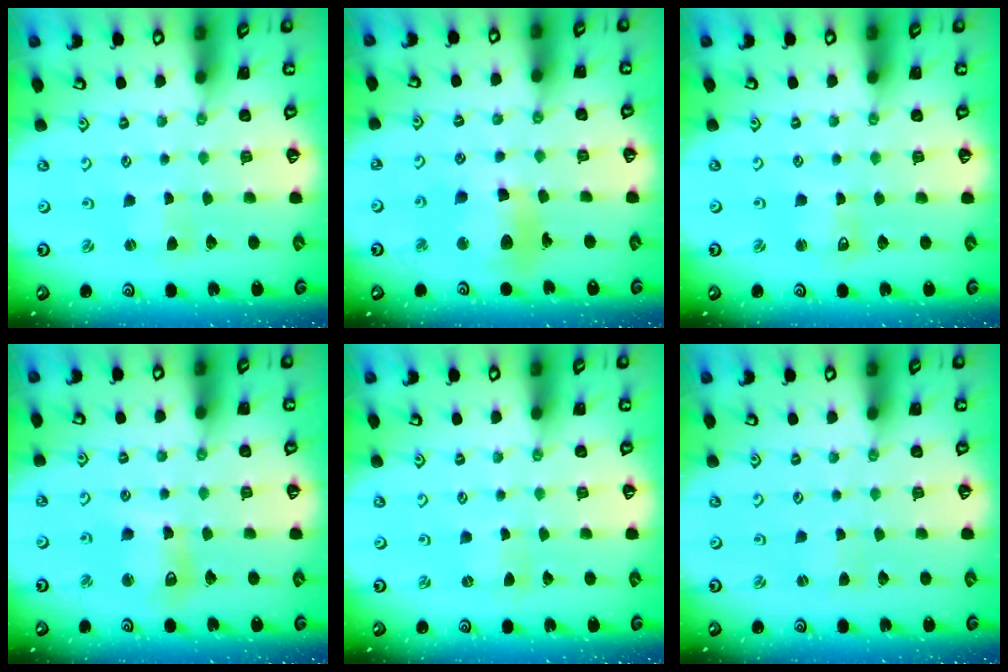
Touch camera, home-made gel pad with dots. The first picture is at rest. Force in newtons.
{"total": 13.1, "press": 13.0, "slide": 1.7}
{"total": 2.6, "press": 2.6, "slide": 0.2}
{"total": 9.3, "press": 9.2, "slide": 1.7}
{"total": 0.0}
{"total": 0.9, "press": 0.9, "slide": 0.1}